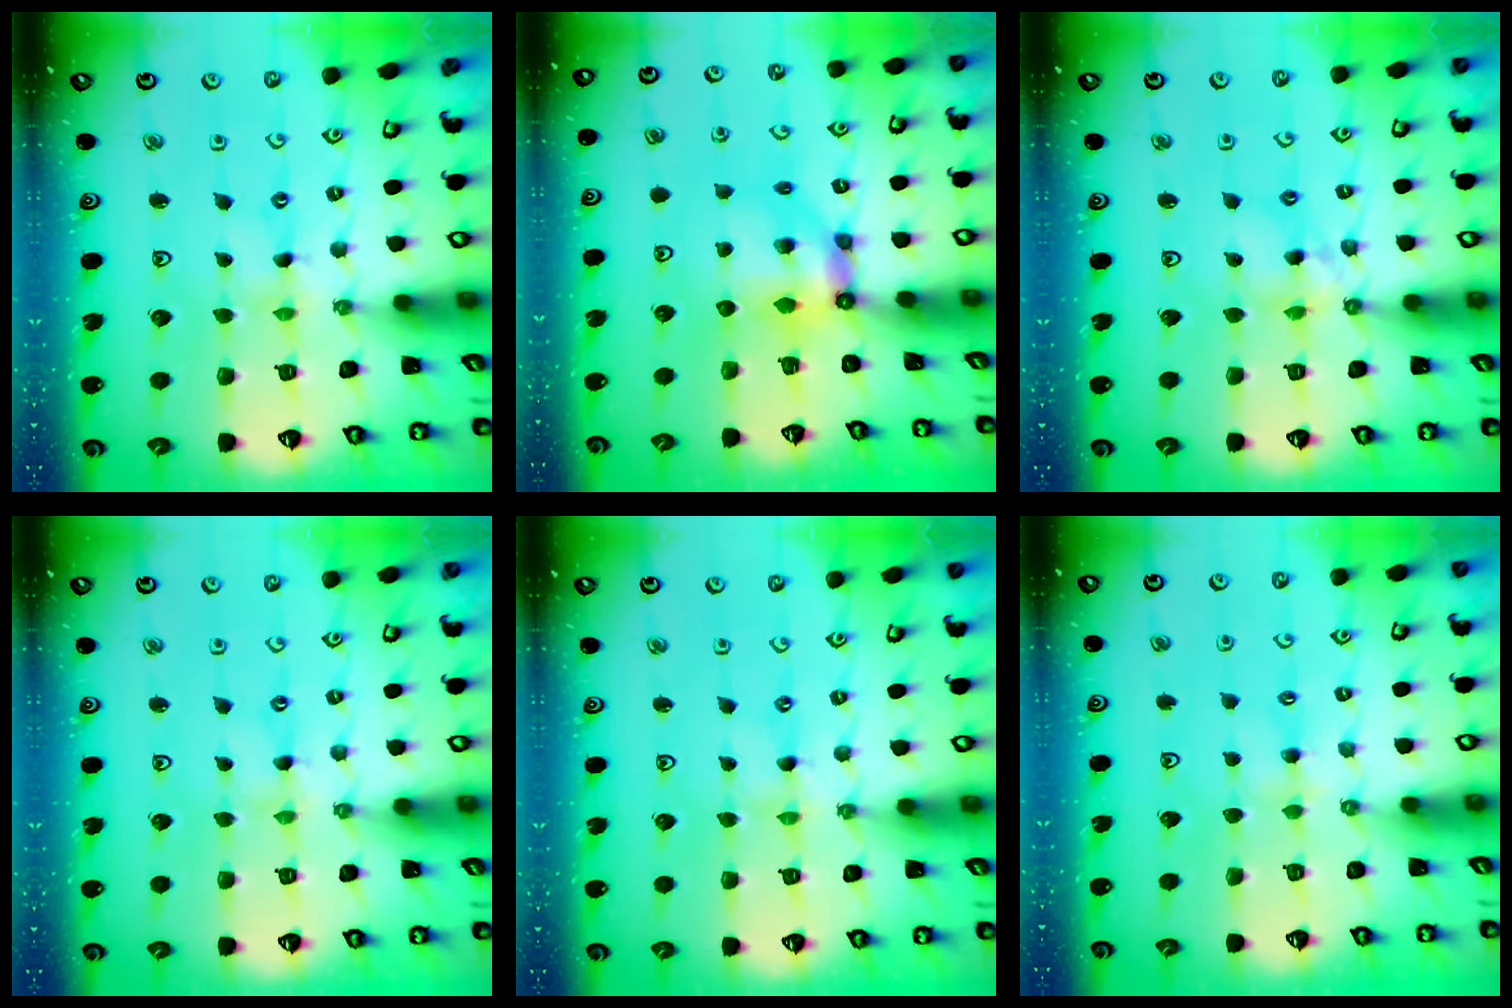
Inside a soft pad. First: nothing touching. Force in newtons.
{"total": 5.8, "press": 5.8, "slide": 0.2}
{"total": 5.9, "press": 5.9, "slide": 0.7}
{"total": 0.0}
{"total": 0.0}
{"total": 3.0, "press": 2.9, "slide": 0.4}